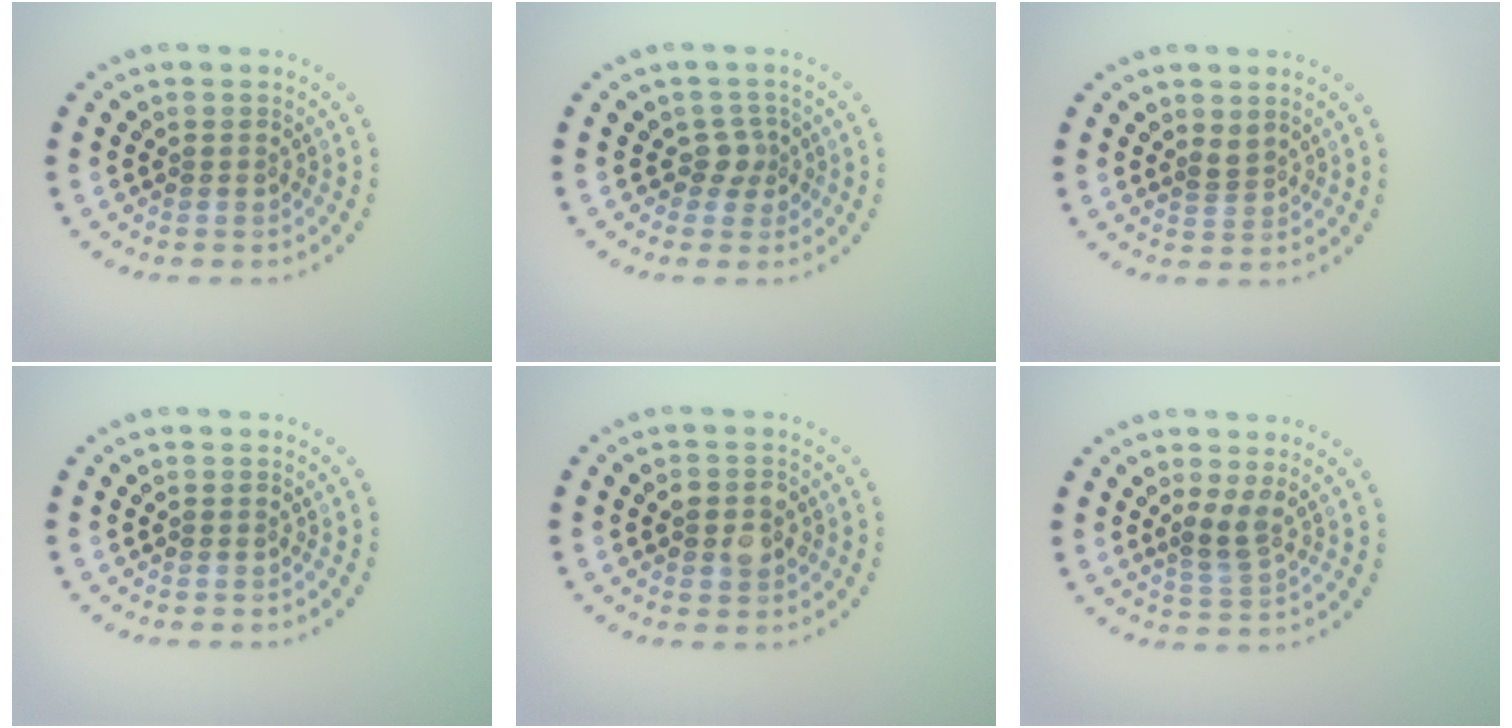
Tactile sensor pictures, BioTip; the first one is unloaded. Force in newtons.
{"total": 1.8, "press": 1.3, "slide": 1.3}
{"total": 1.1, "press": 0.7, "slide": 0.8}
{"total": 0.0}
{"total": 2.7, "press": 2.7, "slide": 0.2}
{"total": 2.0, "press": 1.5, "slide": 1.3}